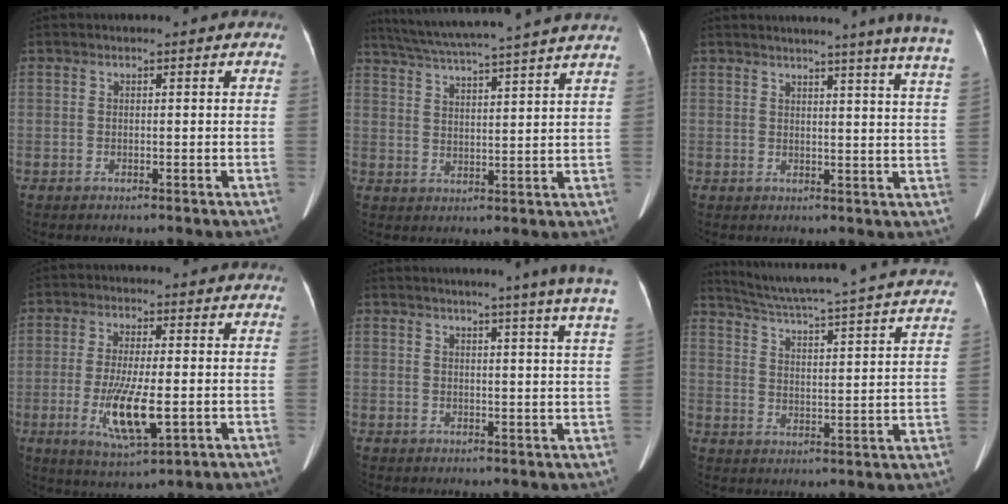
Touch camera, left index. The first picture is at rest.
{"total": 20.6, "force": [18.2, -1.2, 9.5], "torque": [-0.169, 0.002, 0.252]}
{"total": 15.8, "force": [13.7, -1.6, 7.7], "torque": [-0.104, -0.066, 0.143]}
{"total": 9.2, "force": [-2.0, 2.0, 8.7], "torque": [-0.172, -0.022, -0.028]}
{"total": 14.7, "force": [12.5, -1.7, 7.6], "torque": [-0.104, -0.044, 0.132]}
{"total": 25.9, "force": [23.6, 0.6, 10.7], "torque": [-0.171, -0.057, 0.298]}